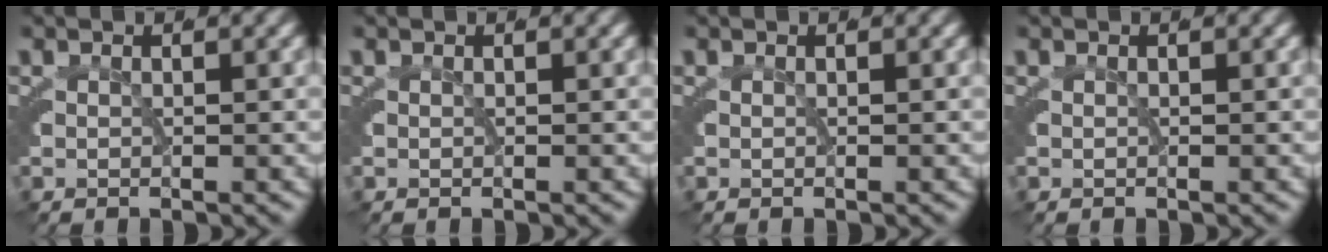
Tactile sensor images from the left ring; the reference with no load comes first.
{"total": 0.0}
{"total": 0.0}
{"total": 0.0}